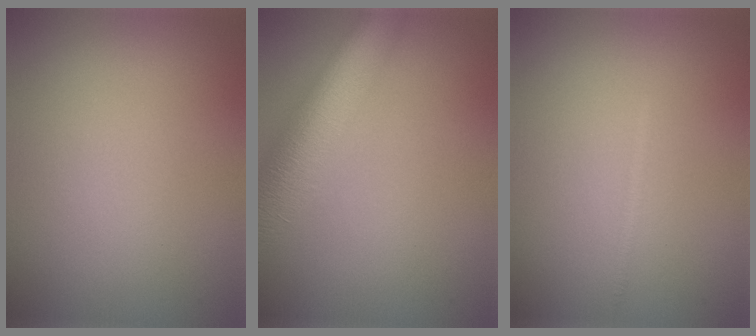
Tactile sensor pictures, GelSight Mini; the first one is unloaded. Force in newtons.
{"total": 8.8, "press": 8.8, "slide": 0.2}
{"total": 0.7, "press": 0.7, "slide": 0.1}